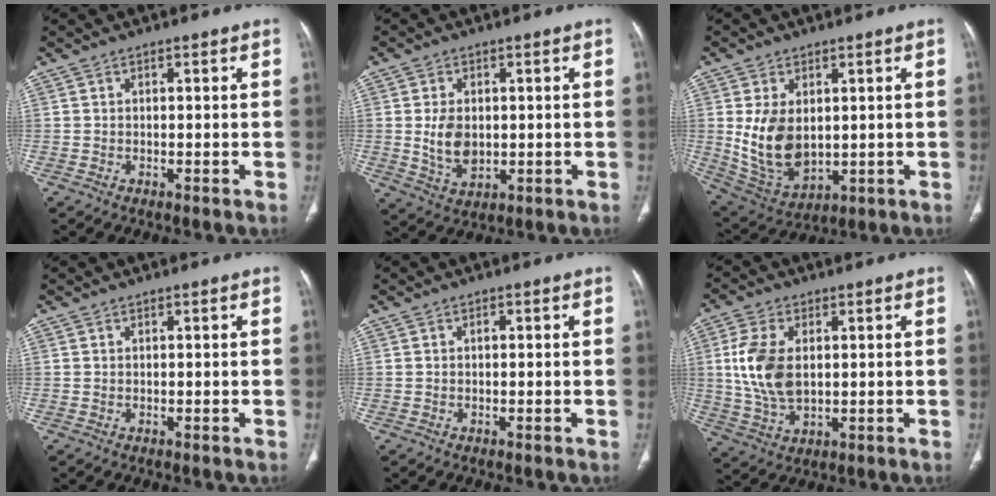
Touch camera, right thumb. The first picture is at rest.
{"total": 7.0, "force": [0.2, 4.7, 5.2], "torque": [-0.086, -0.008, 0.017]}
{"total": 12.1, "force": [1.1, 7.8, 9.2], "torque": [-0.156, -0.014, 0.045]}
{"total": 0.0}
{"total": 0.6, "force": [0.0, 0.4, 0.5], "torque": [-0.006, 0.002, -0.001]}
{"total": 11.2, "force": [1.4, 6.6, 8.9], "torque": [-0.187, -0.005, 0.034]}